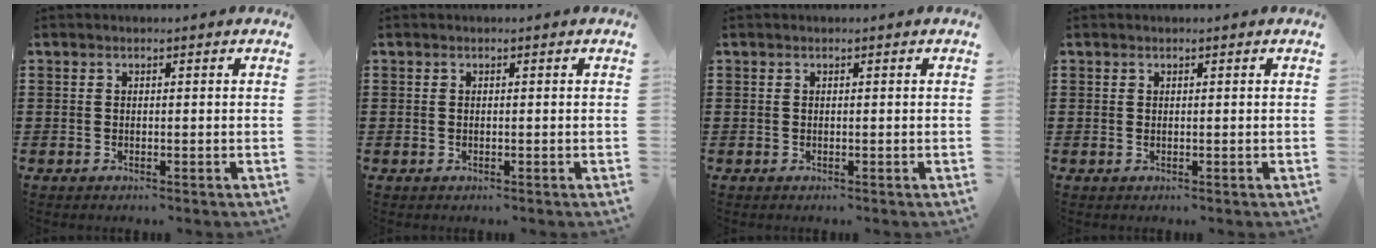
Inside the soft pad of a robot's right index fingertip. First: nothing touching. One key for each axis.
{"total": 0.0}
{"total": 0.0}
{"total": 0.0}